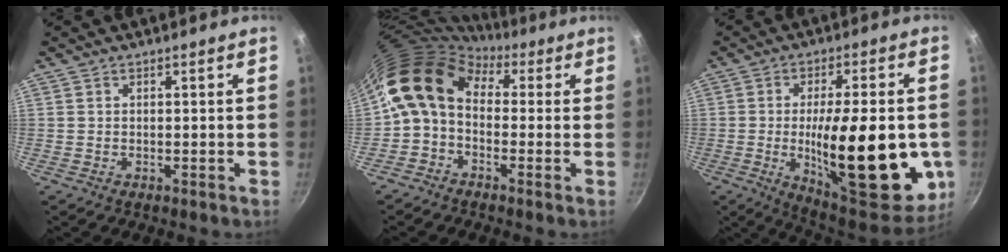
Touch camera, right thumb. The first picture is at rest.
{"total": 11.0, "force": [1.6, 8.0, 7.4], "torque": [-0.122, 0.025, 0.001]}
{"total": 26.2, "force": [-3.9, 9.2, 24.2], "torque": [-0.322, -0.010, -0.048]}